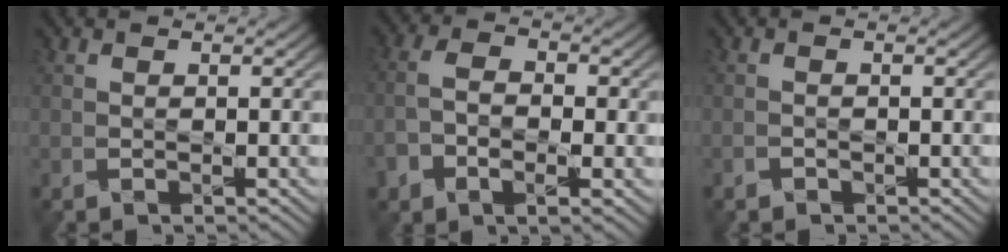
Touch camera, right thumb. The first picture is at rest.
{"total": 5.4, "force": [-1.8, 3.1, 4.1], "torque": [-0.090, -0.009, -0.031]}
{"total": 0.8, "force": [-0.5, 0.5, 0.2], "torque": [-0.005, -0.002, -0.011]}